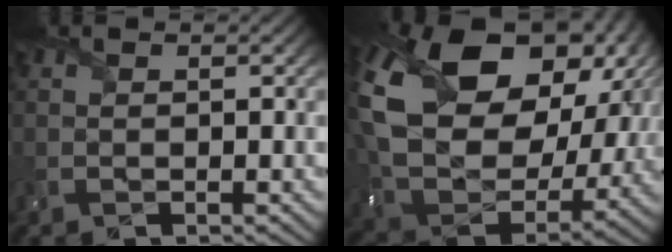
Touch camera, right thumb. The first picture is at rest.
{"total": 20.8, "force": [5.4, 14.9, 13.5], "torque": [-0.335, -0.013, 0.133]}